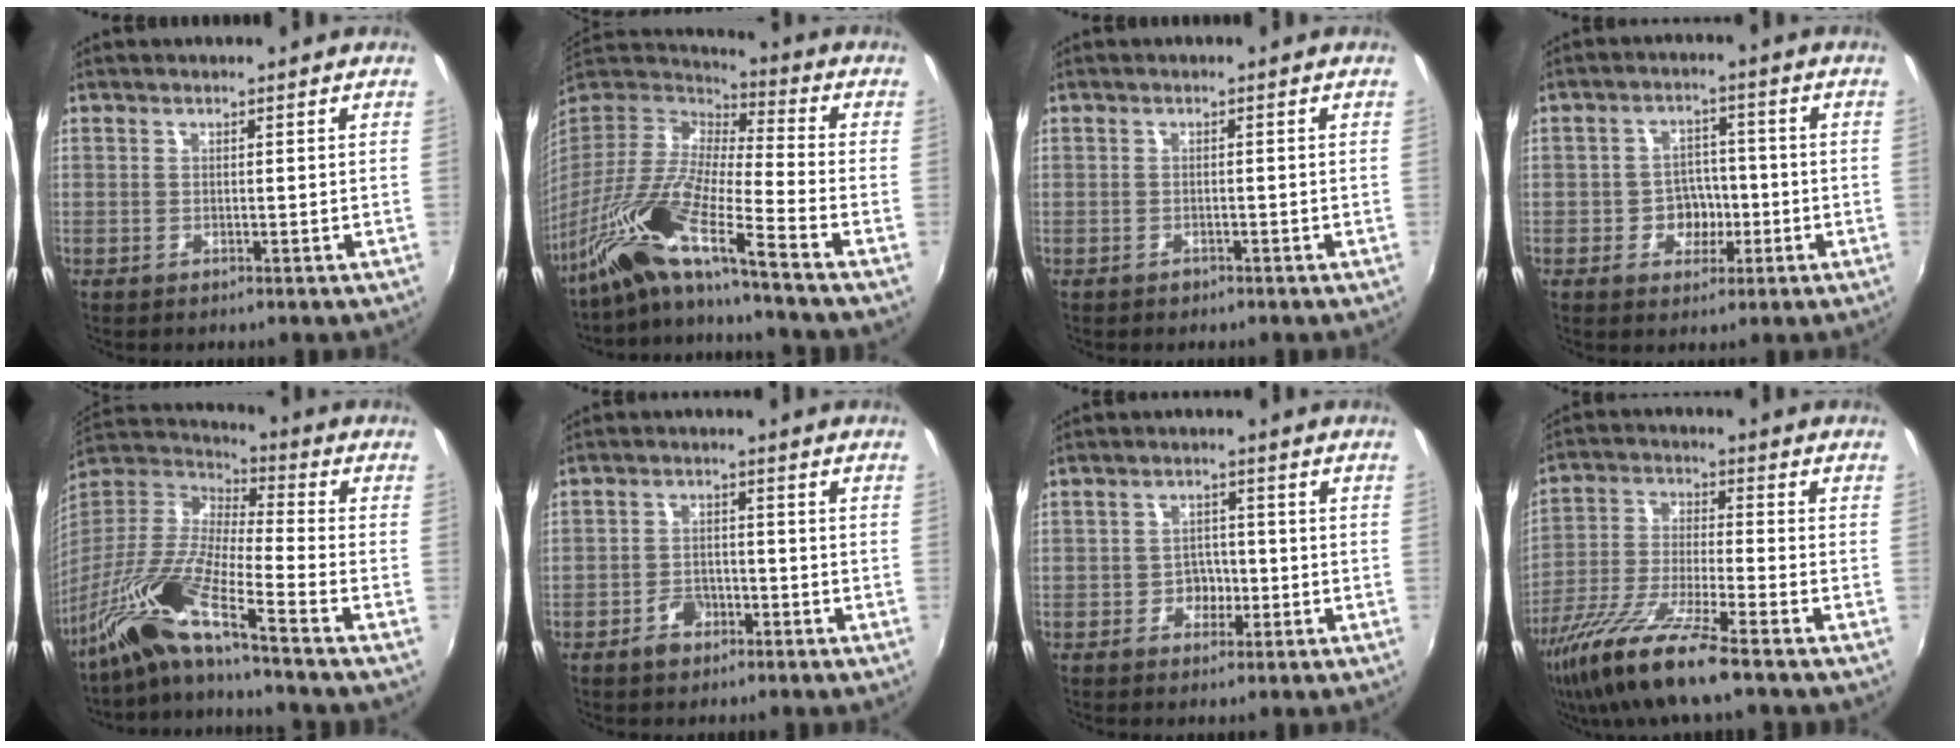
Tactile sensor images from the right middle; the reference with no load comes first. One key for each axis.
{"total": 16.6, "fx": -11.7, "fy": 0.3, "fz": 11.7, "tx": -0.219, "ty": -0.019, "tz": -0.244}
{"total": 1.1, "fx": -0.7, "fy": 0.8, "fz": 0.1, "tx": -0.004, "ty": -0.001, "tz": -0.011}
{"total": 5.3, "fx": -1.7, "fy": 4.6, "fz": 2.1, "tx": -0.040, "ty": 0.012, "tz": -0.020}
{"total": 15.1, "fx": -10.7, "fy": 0.5, "fz": 10.6, "tx": -0.206, "ty": -0.012, "tz": -0.224}
{"total": 4.4, "fx": -2.9, "fy": 2.9, "fz": 1.7, "tx": -0.044, "ty": 0.007, "tz": -0.044}
{"total": 3.4, "fx": -1.4, "fy": 3.0, "fz": 1.1, "tx": -0.019, "ty": 0.009, "tz": -0.020}
{"total": 14.0, "fx": -10.0, "fy": 1.2, "fz": 9.7, "tx": -0.203, "ty": -0.031, "tz": -0.190}